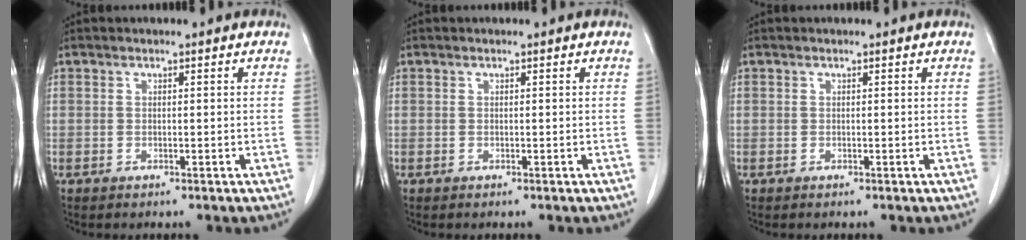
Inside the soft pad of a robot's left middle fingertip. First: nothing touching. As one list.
[{"total": 0.0}, {"total": 0.0}]